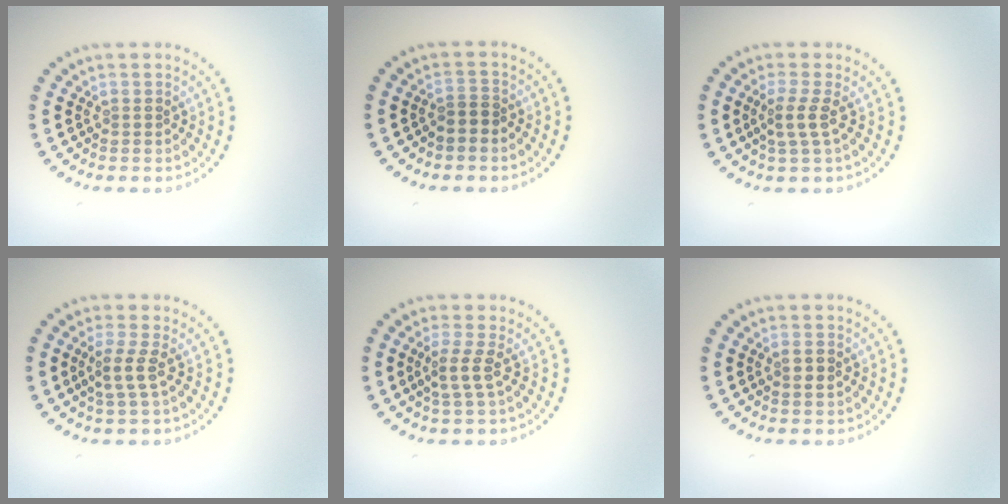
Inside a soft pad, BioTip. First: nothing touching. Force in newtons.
{"total": 1.5, "press": 1.3, "slide": 0.7}
{"total": 2.1, "press": 1.5, "slide": 1.4}
{"total": 2.0, "press": 1.5, "slide": 1.4}
{"total": 2.0, "press": 1.5, "slide": 1.3}
{"total": 1.1, "press": 1.0, "slide": 0.2}